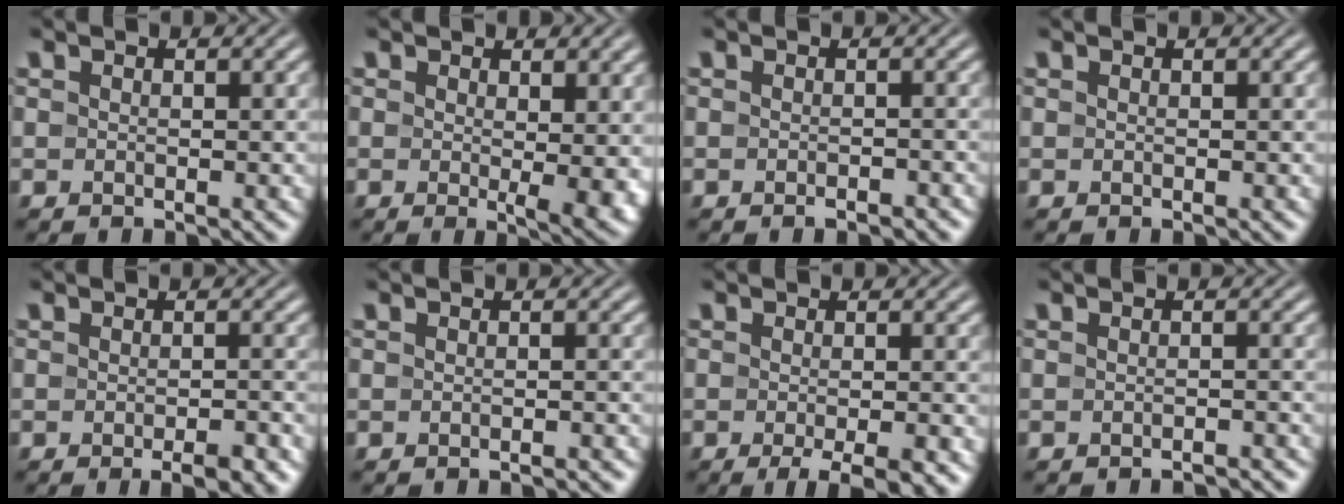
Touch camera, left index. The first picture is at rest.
{"total": 3.8, "force": [0.4, 1.1, 3.6], "torque": [-0.046, -0.015, 0.010]}
{"total": 1.1, "force": [-0.8, 0.4, 0.7], "torque": [-0.010, -0.002, -0.011]}
{"total": 0.0}
{"total": 2.8, "force": [-1.6, 0.5, 2.2], "torque": [-0.031, -0.002, -0.023]}
{"total": 1.5, "force": [-1.4, 0.2, 0.6], "torque": [0.003, 0.005, -0.016]}
{"total": 5.0, "force": [-2.5, 1.2, 4.1], "torque": [-0.051, -0.003, -0.032]}
{"total": 2.0, "force": [-1.9, 0.2, 0.5], "torque": [0.003, 0.006, -0.022]}